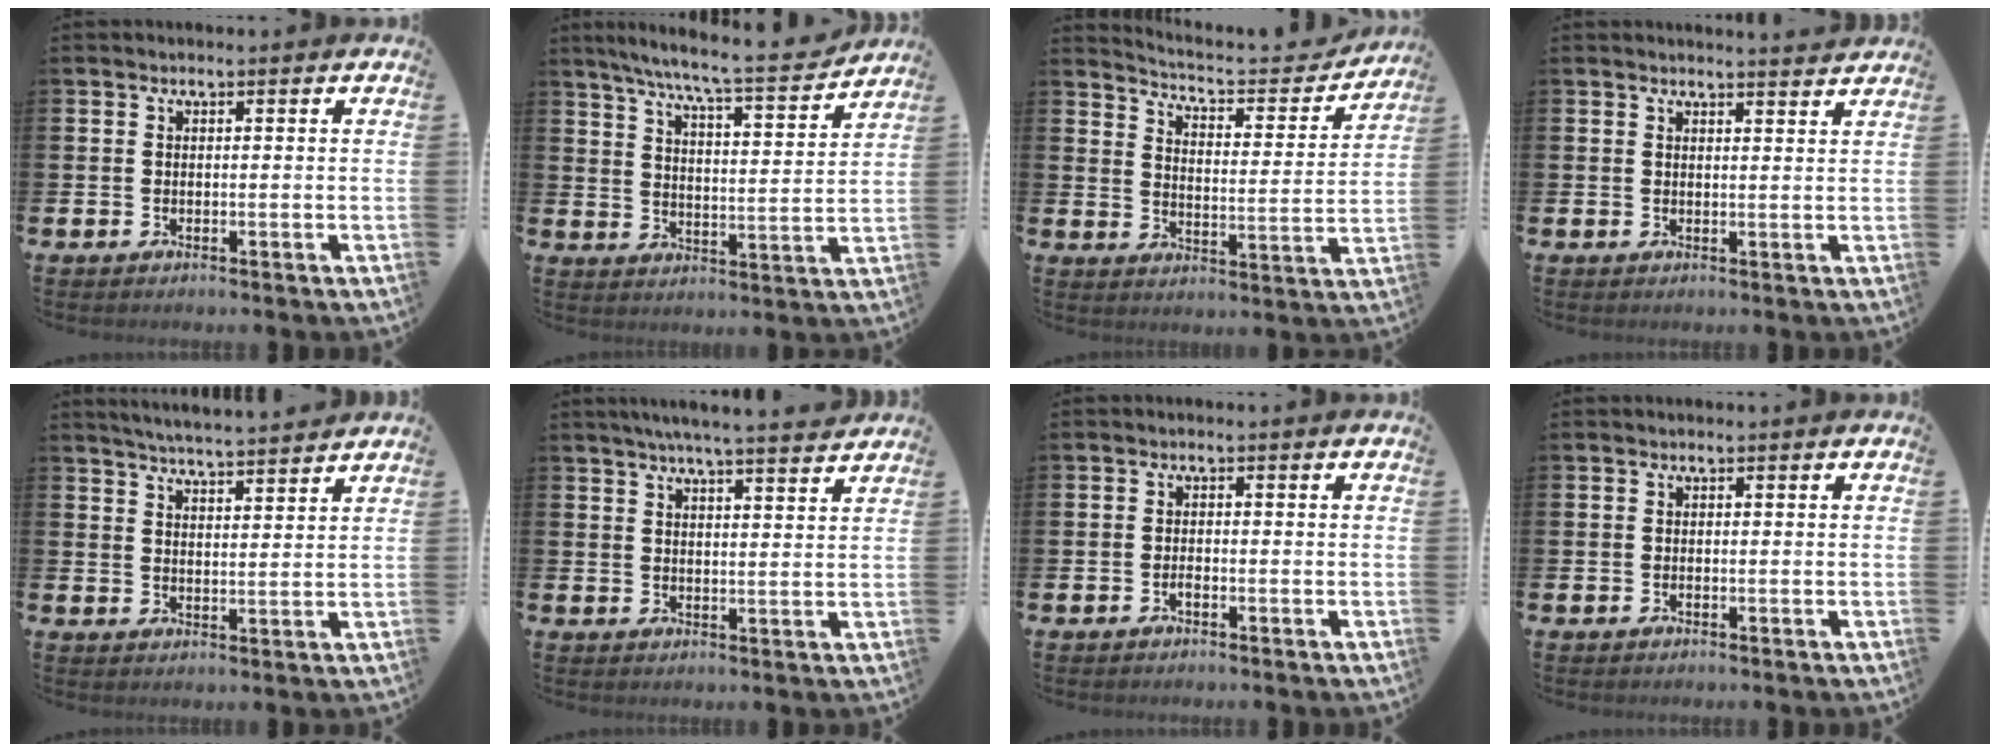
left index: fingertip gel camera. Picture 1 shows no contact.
{"total": 8.2, "force": [7.6, -0.1, 3.1], "torque": [-0.081, -0.055, 0.128]}
{"total": 5.0, "force": [4.8, 1.0, 1.2], "torque": [-0.044, -0.043, 0.074]}
{"total": 2.1, "force": [2.1, -0.1, -0.1], "torque": [0.010, -0.016, 0.036]}
{"total": 5.0, "force": [5.0, -0.3, 0.5], "torque": [-0.020, -0.032, 0.087]}
{"total": 5.5, "force": [5.2, -0.5, 1.7], "torque": [-0.035, -0.025, 0.090]}
{"total": 1.0, "force": [-0.6, 0.3, 0.7], "torque": [-0.016, -0.003, -0.011]}
{"total": 0.0}